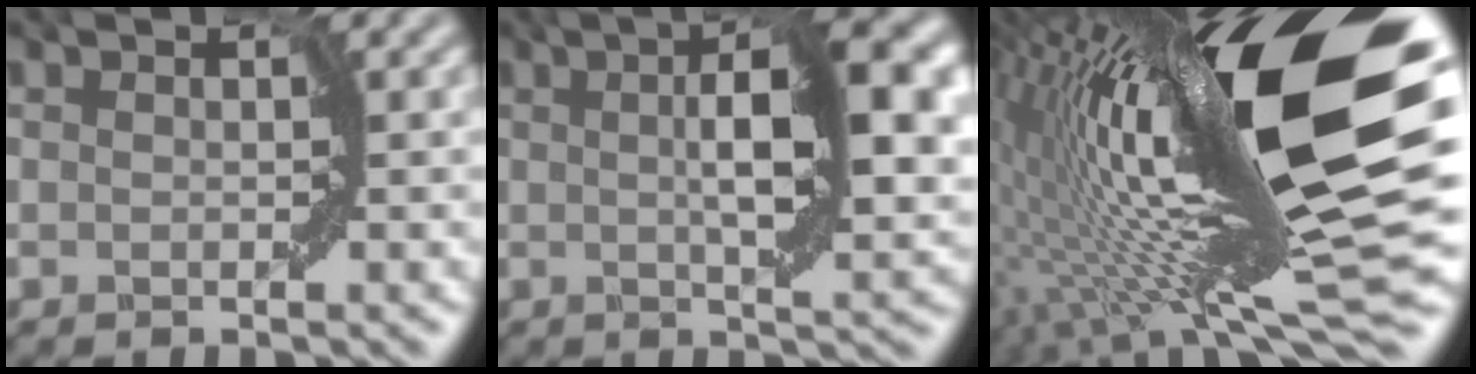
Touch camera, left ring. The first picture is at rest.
{"total": 8.9, "force": [1.1, 2.4, 8.5], "torque": [-0.129, 0.005, 0.014]}
{"total": 20.5, "force": [3.2, 5.8, 19.4], "torque": [-0.336, 0.002, 0.050]}